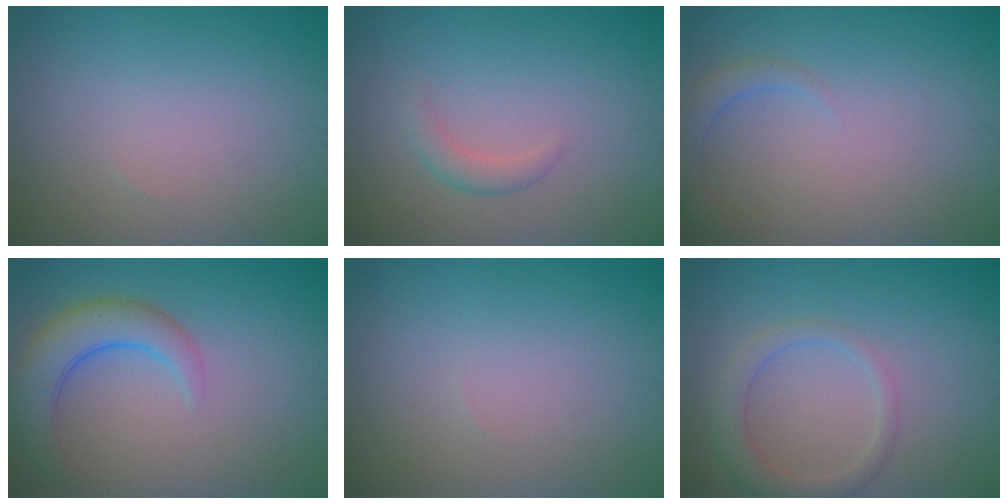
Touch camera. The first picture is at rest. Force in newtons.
{"total": 1.3, "press": 1.3, "slide": 0.1}
{"total": 1.6, "press": 1.6, "slide": 0.2}
{"total": 4.6, "press": 4.6, "slide": 0.4}
{"total": 0.0}
{"total": 2.6, "press": 2.6, "slide": 0.1}